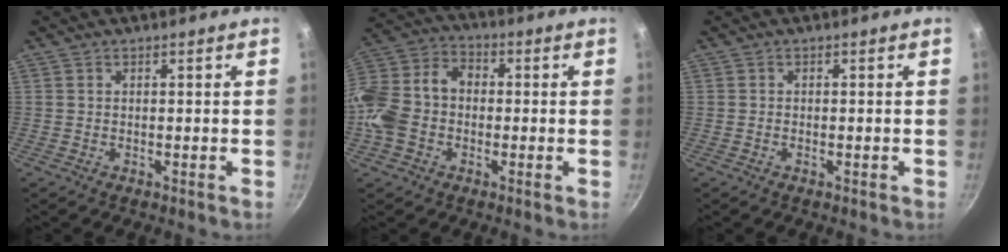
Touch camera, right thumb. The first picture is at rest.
{"total": 15.3, "force": [-2.3, 11.7, 9.5], "torque": [-0.180, 0.047, -0.060]}
{"total": 0.6, "force": [-0.3, 0.2, 0.4], "torque": [-0.009, 0.004, -0.008]}